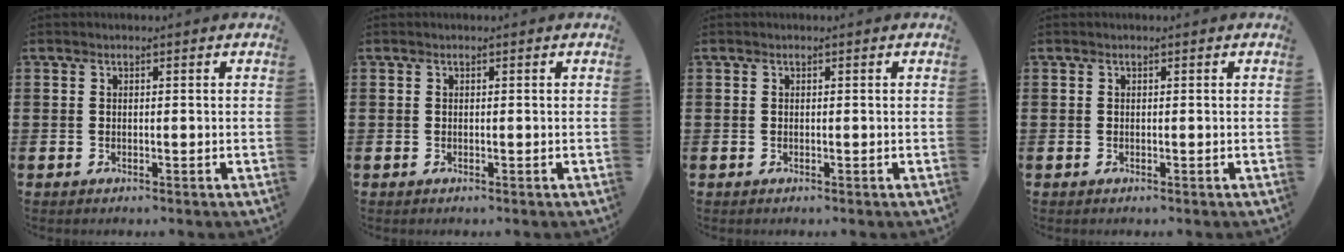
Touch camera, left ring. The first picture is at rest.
{"total": 0.0}
{"total": 0.0}
{"total": 0.0}